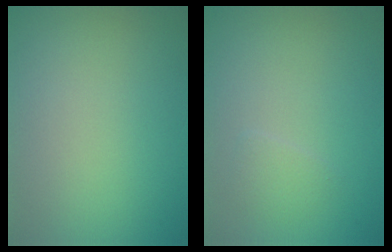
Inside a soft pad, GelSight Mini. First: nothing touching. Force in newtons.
{"total": 1.0, "press": 1.0, "slide": 0.0}